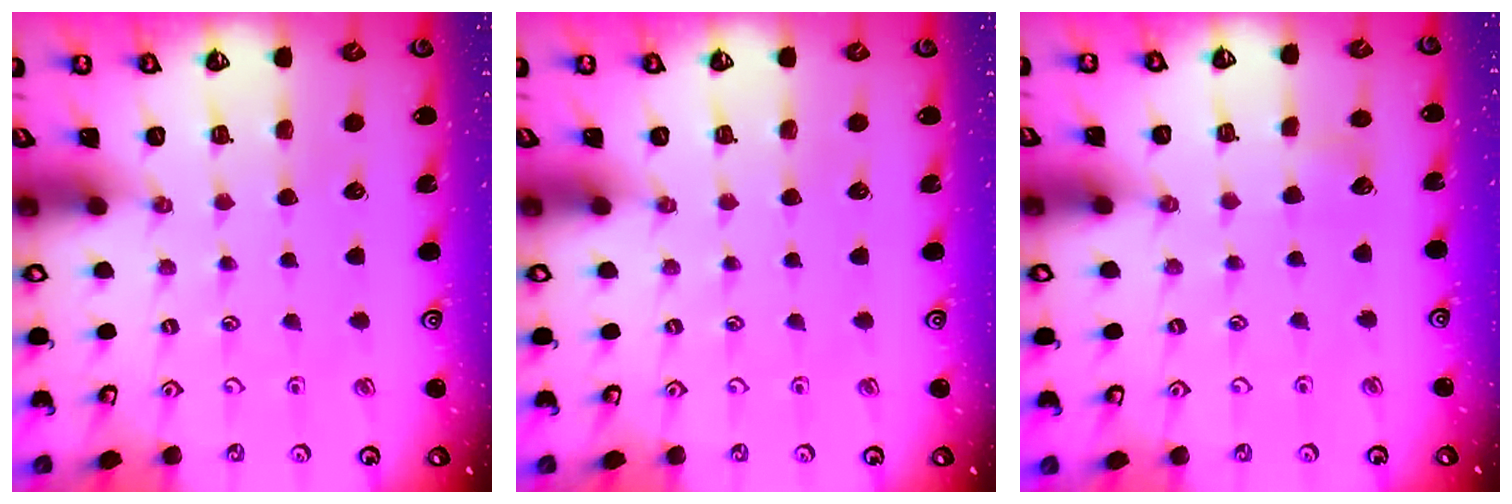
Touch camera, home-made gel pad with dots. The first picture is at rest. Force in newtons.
{"total": 0.0}
{"total": 2.9, "press": 2.9, "slide": 0.4}